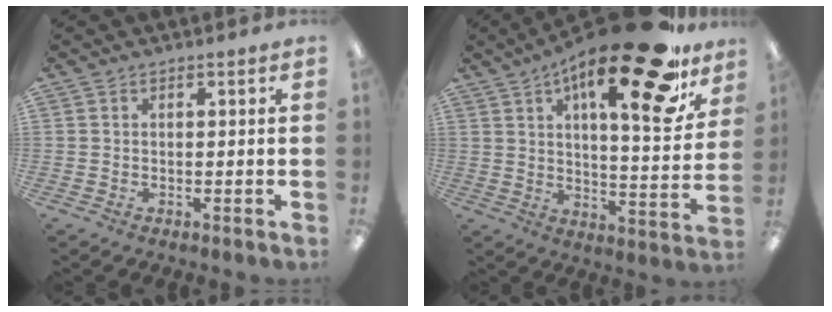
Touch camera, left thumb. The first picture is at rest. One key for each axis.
{"total": 24.3, "fx": 14.9, "fy": 7.0, "fz": 17.9, "tx": -0.260, "ty": -0.087, "tz": 0.230}